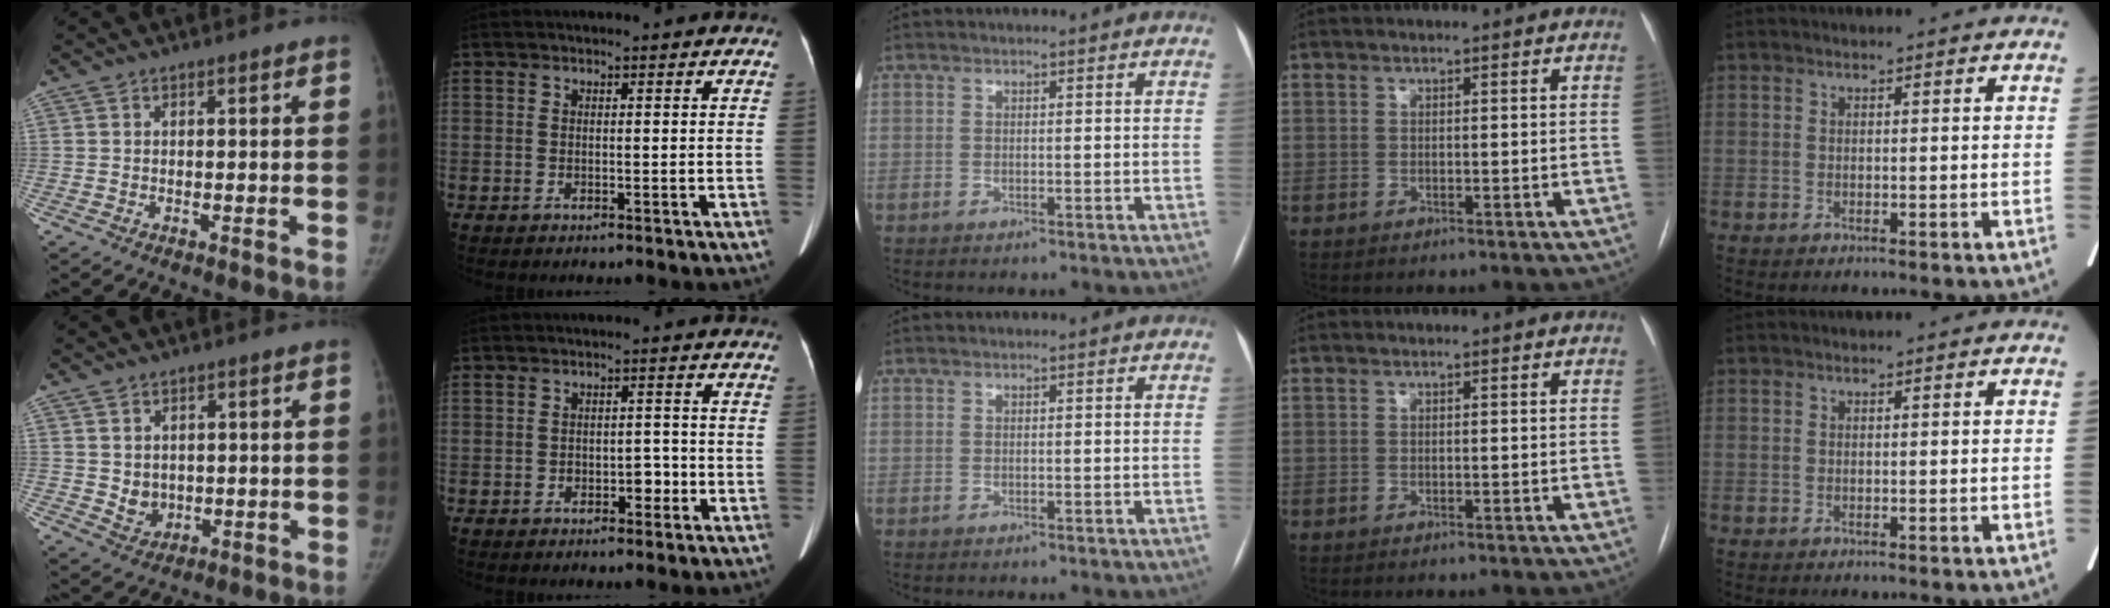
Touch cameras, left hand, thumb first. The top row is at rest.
{"thumb": {"total": 4.1, "force": [0.5, 3.6, 2.0], "torque": [-0.019, -0.009, 0.023]}, "index": {"total": 2.8, "force": [-1.3, 1.6, 1.9], "torque": [-0.025, 0.007, -0.016]}}